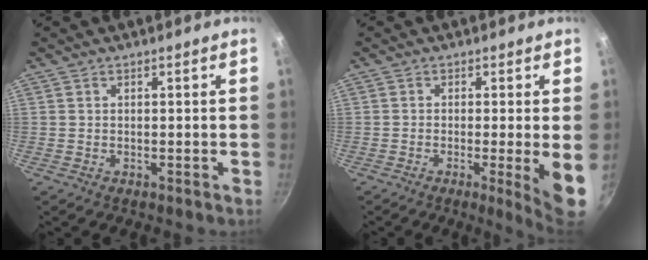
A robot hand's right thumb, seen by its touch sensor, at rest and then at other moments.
{"total": 6.9, "force": [-1.2, 0.2, 6.8], "torque": [-0.096, -0.012, -0.016]}